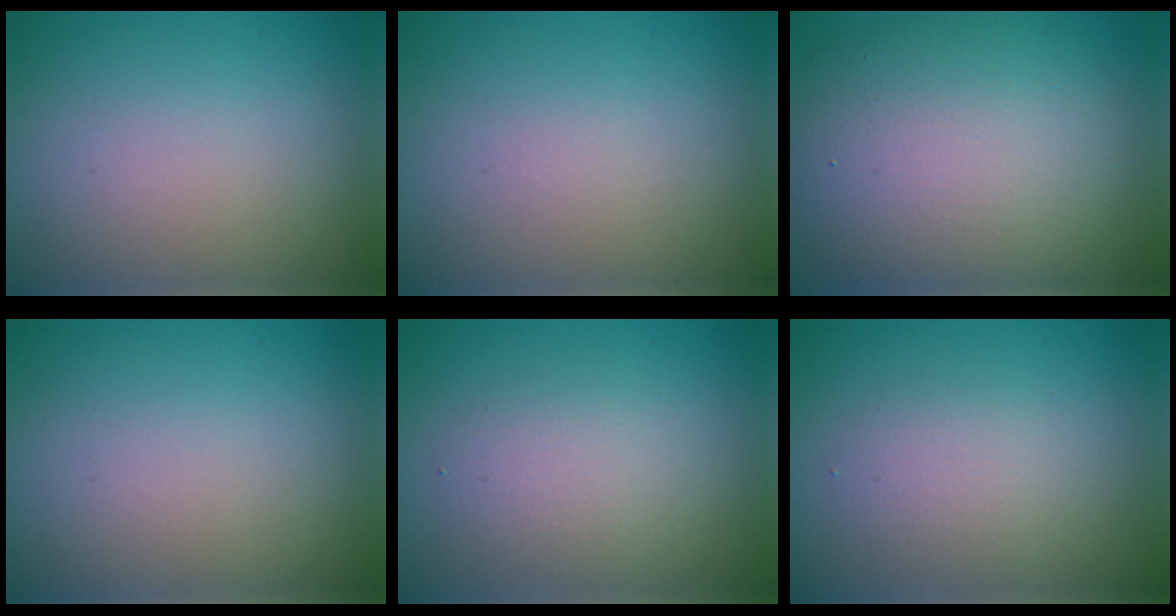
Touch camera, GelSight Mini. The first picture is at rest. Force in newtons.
{"total": 0.0}
{"total": 10.1, "press": 10.1, "slide": 0.5}
{"total": 0.0}
{"total": 2.5, "press": 2.5, "slide": 0.2}
{"total": 2.1, "press": 2.0, "slide": 0.1}